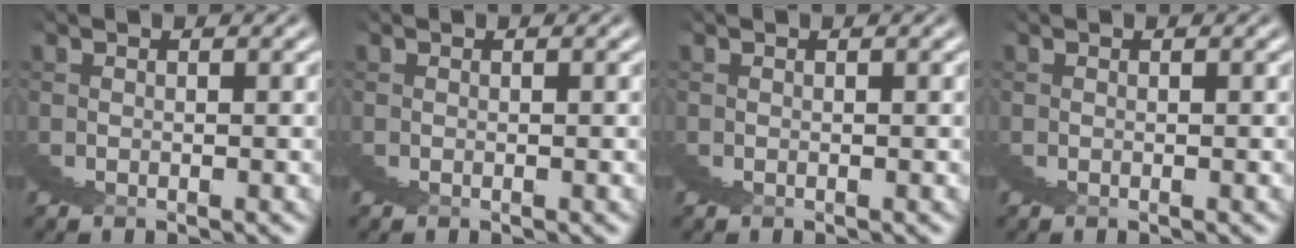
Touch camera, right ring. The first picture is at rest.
{"total": 0.0}
{"total": 0.0}
{"total": 0.0}